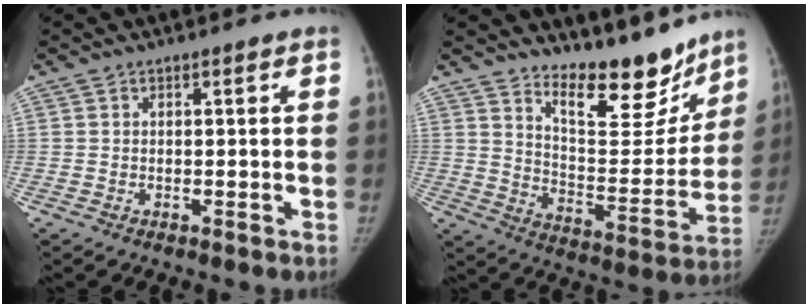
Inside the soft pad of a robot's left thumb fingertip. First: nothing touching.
{"total": 16.6, "force": [13.6, 5.7, 7.6], "torque": [-0.054, -0.113, 0.215]}